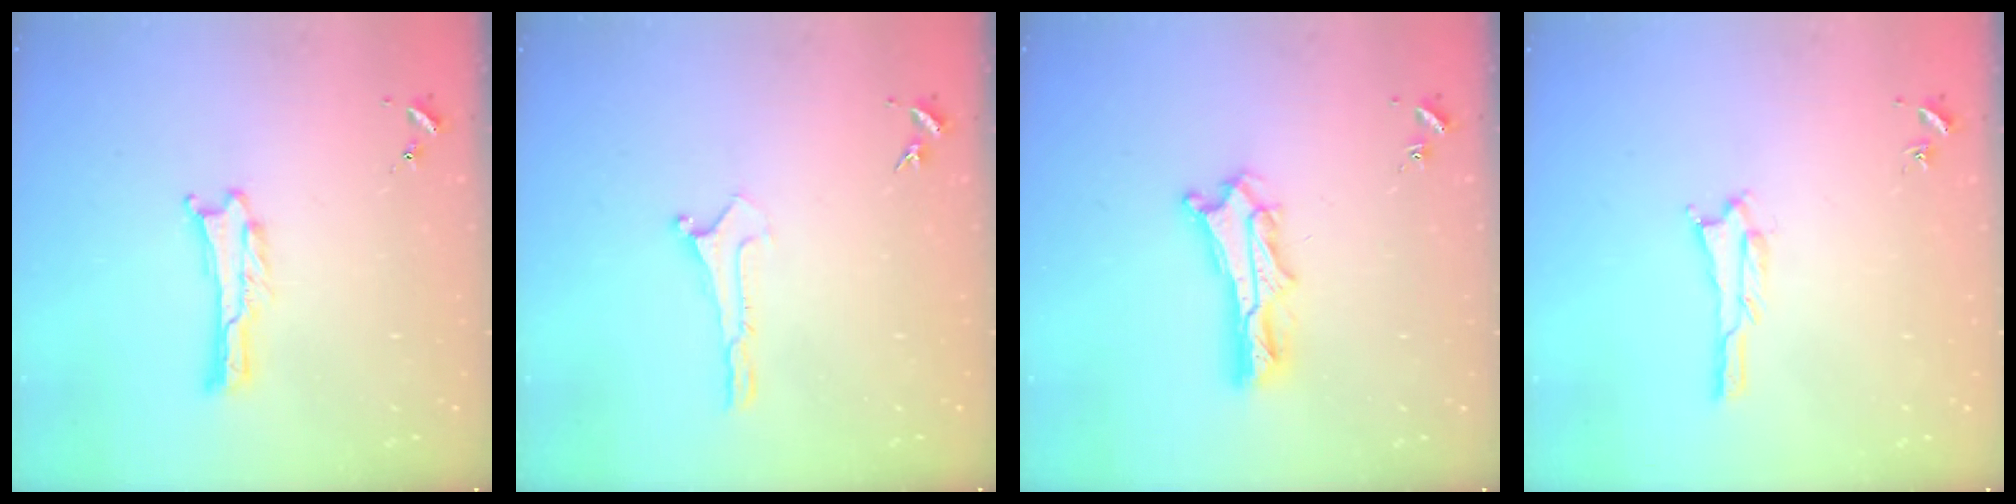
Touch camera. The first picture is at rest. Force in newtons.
{"total": 0.0}
{"total": 5.2, "press": 5.2, "slide": 0.6}
{"total": 1.1, "press": 1.1, "slide": 0.1}